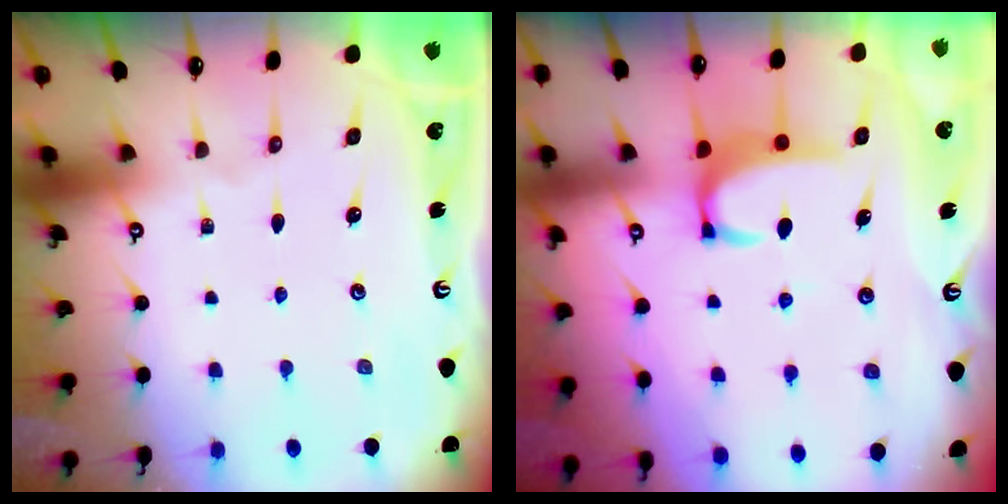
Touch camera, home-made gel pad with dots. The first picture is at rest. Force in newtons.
{"total": 3.2, "press": 3.2, "slide": 0.4}